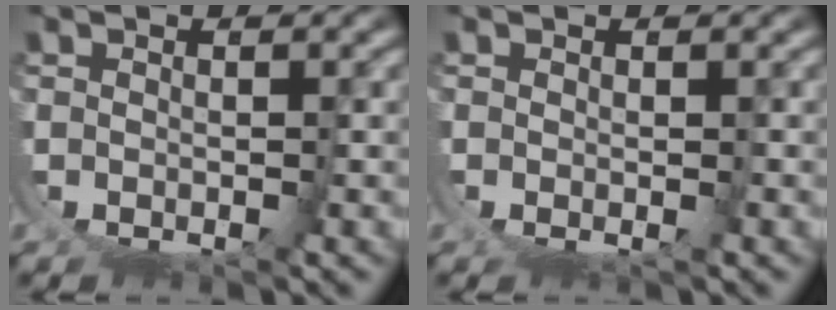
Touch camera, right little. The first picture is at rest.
{"total": 0.9, "force": [-0.7, 0.5, 0.3], "torque": [-0.012, -0.014, -0.002]}